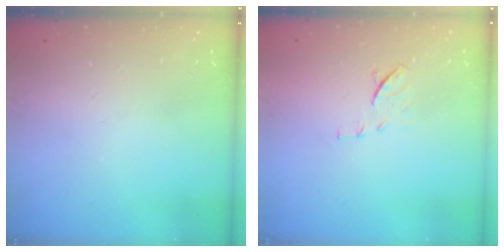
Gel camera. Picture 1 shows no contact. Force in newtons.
{"total": 8.6, "press": 8.5, "slide": 1.1}